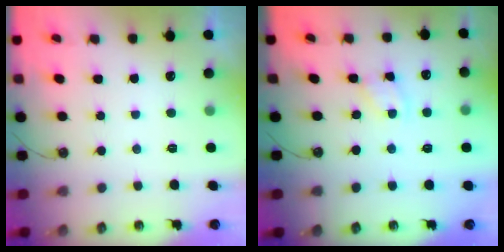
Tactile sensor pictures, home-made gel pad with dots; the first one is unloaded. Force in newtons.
{"total": 1.9, "press": 1.8, "slide": 0.3}